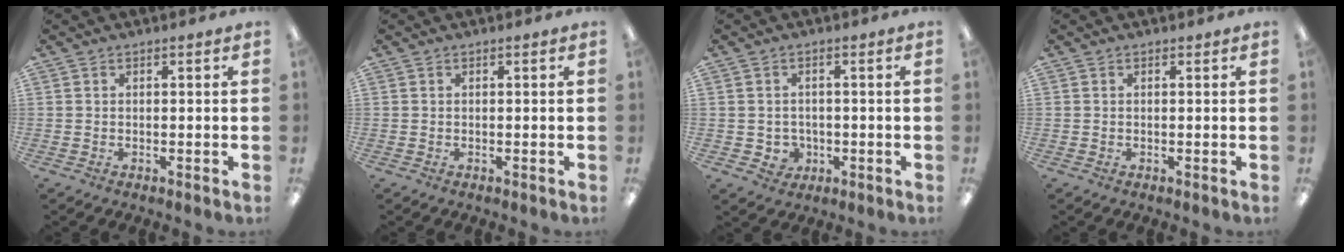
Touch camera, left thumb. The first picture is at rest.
{"total": 0.0}
{"total": 3.6, "force": [-0.3, 3.5, 0.8], "torque": [-0.010, 0.004, -0.005]}
{"total": 0.0}